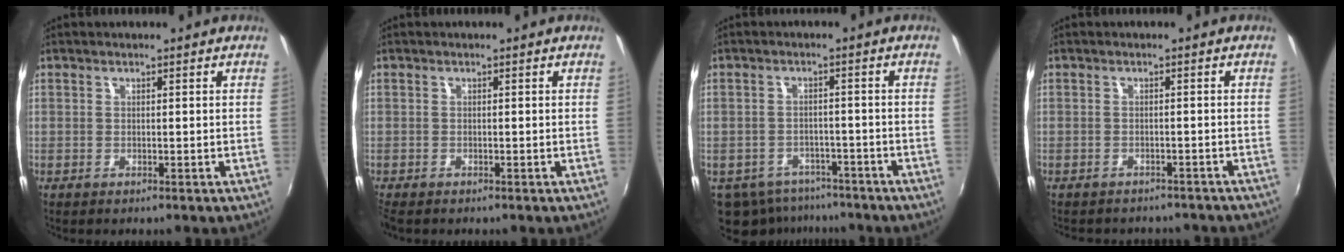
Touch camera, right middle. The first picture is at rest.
{"total": 1.6, "force": [-1.3, 0.7, 0.6], "torque": [-0.015, -0.010, -0.024]}
{"total": 10.4, "force": [-7.6, 6.3, 3.3], "torque": [-0.090, -0.005, -0.102]}
{"total": 8.3, "force": [-7.3, 2.8, 2.7], "torque": [-0.060, -0.018, -0.092]}